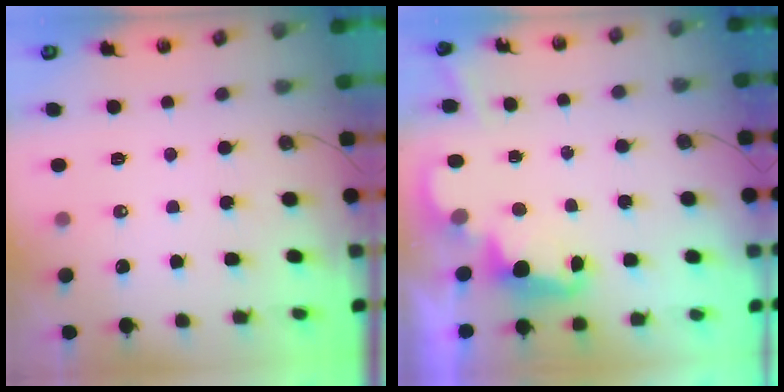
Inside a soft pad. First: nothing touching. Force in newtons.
{"total": 2.4, "press": 2.4, "slide": 0.5}